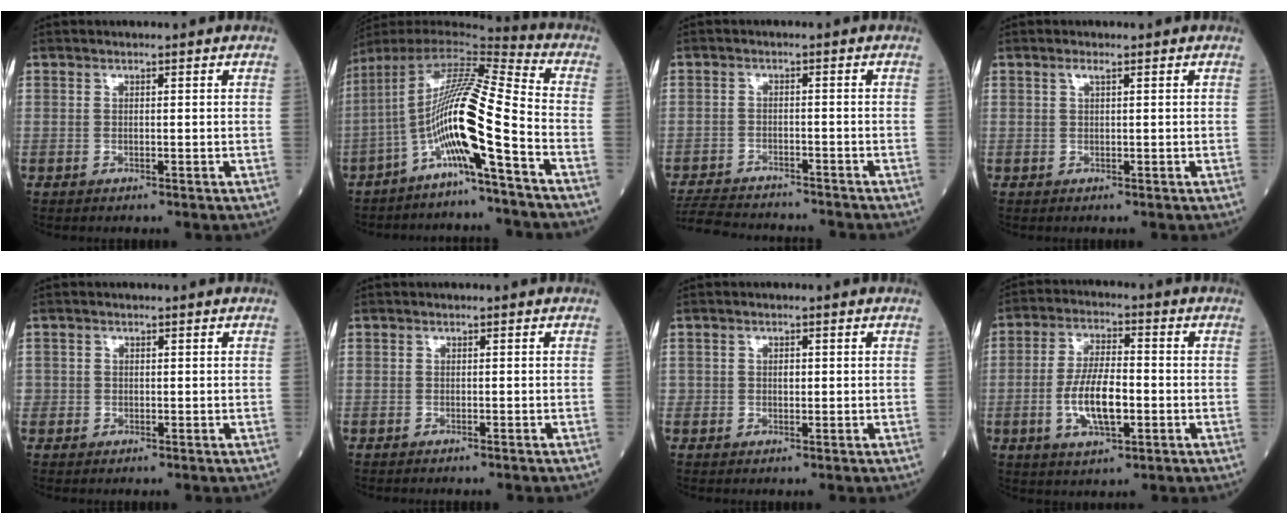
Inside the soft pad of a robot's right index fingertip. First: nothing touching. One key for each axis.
{"total": 14.5, "fx": -5.6, "fy": -0.5, "fz": 13.4, "tx": -0.251, "ty": 0.011, "tz": -0.112}
{"total": 11.0, "fx": -10.4, "fy": 2.3, "fz": 2.9, "tx": -0.057, "ty": -0.003, "tz": -0.158}
{"total": 0.9, "fx": 0.5, "fy": 0.0, "fz": 0.8, "tx": -0.020, "ty": 0.006, "tz": 0.008}
{"total": 1.0, "fx": -0.2, "fy": 1.0, "fz": 0.1, "tx": 0.007, "ty": 0.005, "tz": -0.006}
{"total": 2.1, "fx": -1.9, "fy": 0.0, "fz": 1.0, "tx": -0.016, "ty": 0.000, "tz": -0.022}
{"total": 1.1, "fx": 0.0, "fy": 0.9, "fz": 0.7, "tx": -0.010, "ty": 0.002, "tz": 0.000}
{"total": 9.2, "fx": -2.1, "fy": 3.0, "fz": 8.4, "tx": -0.170, "ty": 0.002, "tz": -0.038}